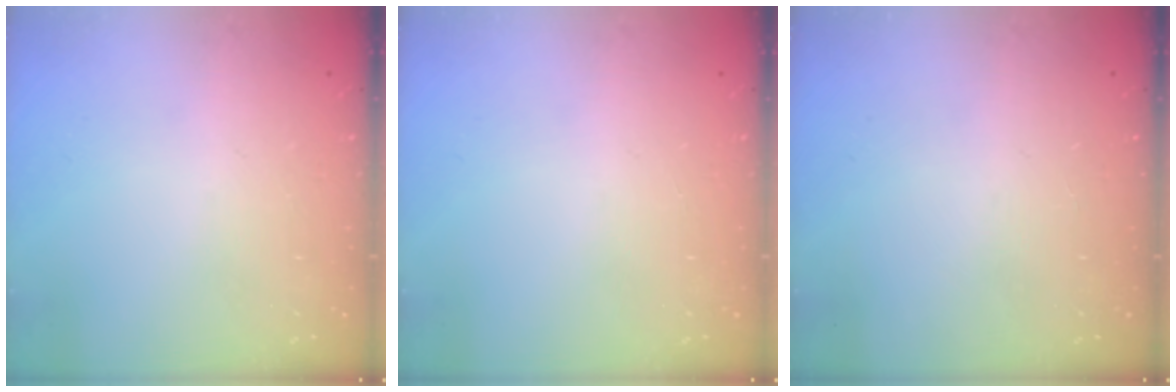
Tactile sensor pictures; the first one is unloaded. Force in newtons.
{"total": 0.0}
{"total": 0.0}